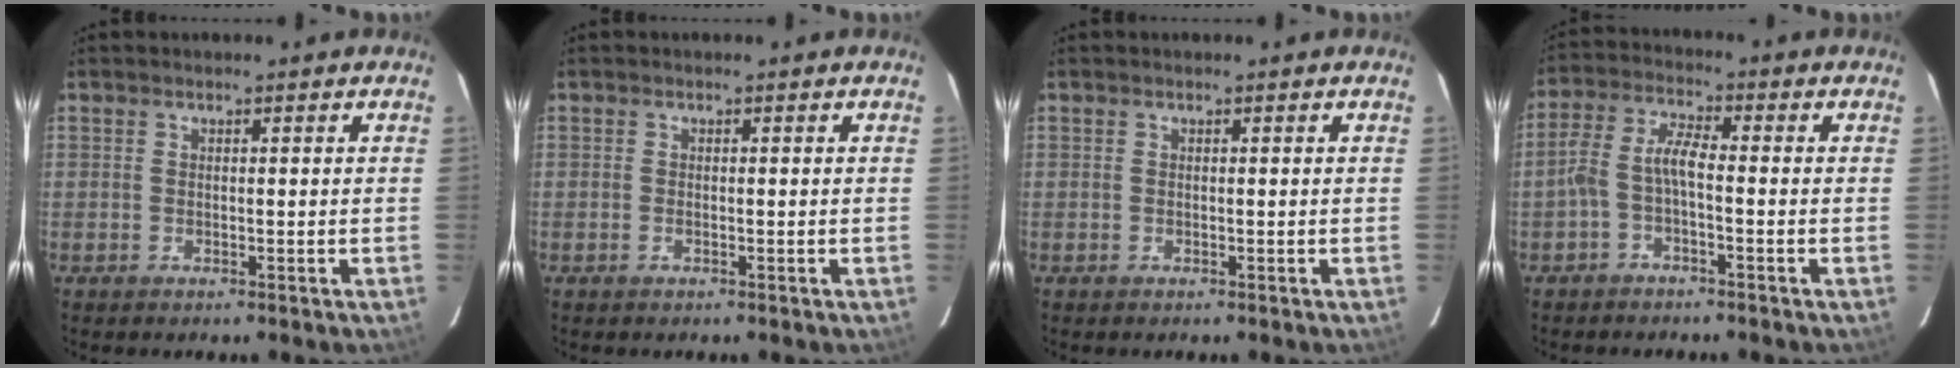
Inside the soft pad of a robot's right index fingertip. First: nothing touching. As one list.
[{"total": 0.5, "force": [-0.3, 0.2, 0.4], "torque": [-0.006, 0.001, -0.006]}, {"total": 0.0}, {"total": 5.0, "force": [-1.8, 1.5, 4.4], "torque": [-0.107, 0.019, -0.038]}]